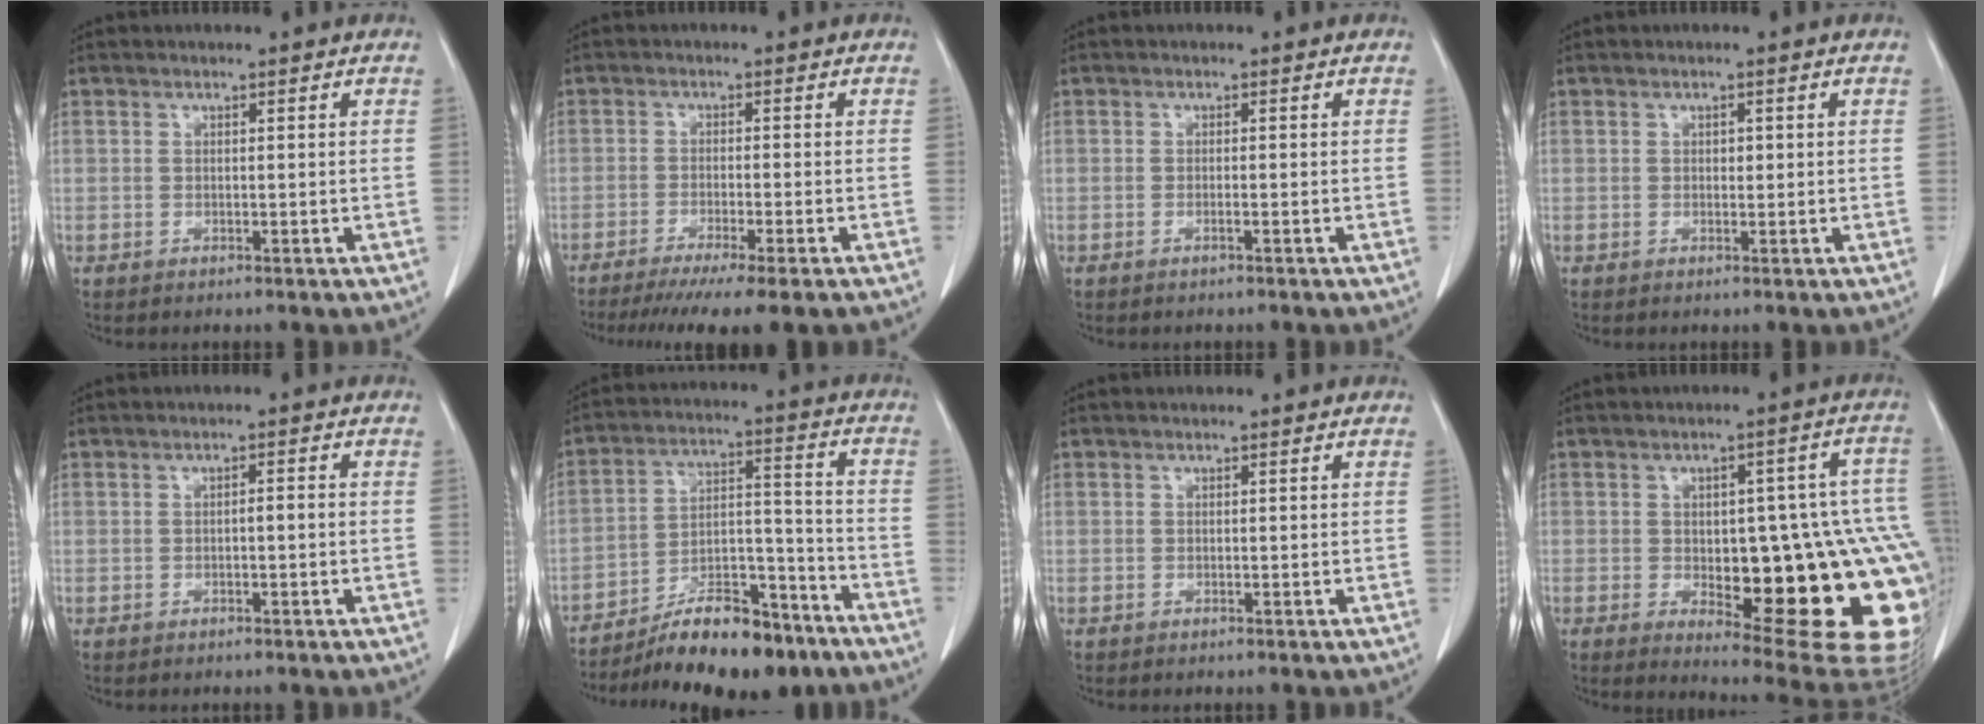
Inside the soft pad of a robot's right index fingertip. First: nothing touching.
{"total": 10.2, "force": [-8.1, -0.3, 6.2], "torque": [-0.074, -0.026, -0.123]}
{"total": 0.7, "force": [-0.3, 0.0, 0.6], "torque": [-0.012, 0.000, -0.004]}
{"total": 0.8, "force": [0.1, 0.6, 0.6], "torque": [-0.007, 0.001, 0.002]}
{"total": 1.2, "force": [-0.3, 0.2, 1.1], "torque": [-0.017, 0.003, -0.004]}
{"total": 15.9, "force": [-12.5, 4.7, 8.7], "torque": [-0.129, 0.031, -0.202]}
{"total": 0.0}
{"total": 23.9, "force": [-4.3, 7.5, 22.3], "torque": [-0.187, 0.022, -0.030]}